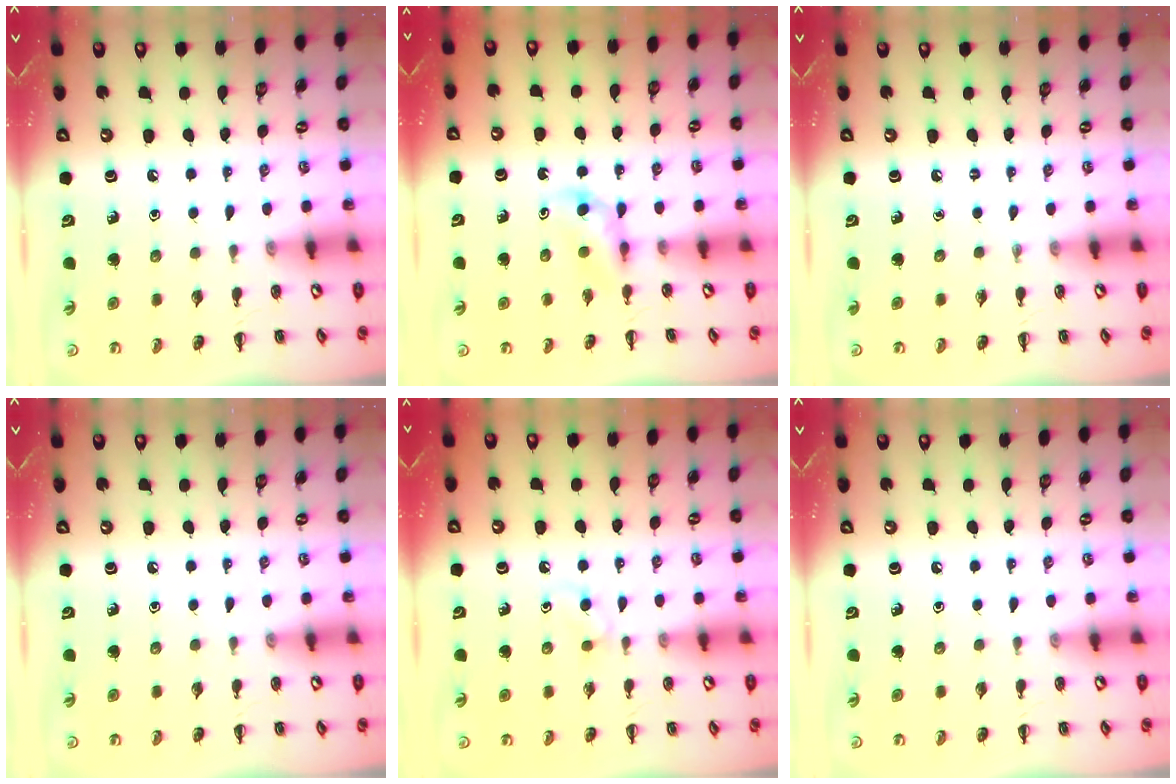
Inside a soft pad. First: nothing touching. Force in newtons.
{"total": 3.9, "press": 3.6, "slide": 1.6}
{"total": 0.0}
{"total": 0.0}
{"total": 2.6, "press": 2.3, "slide": 1.2}
{"total": 0.0}